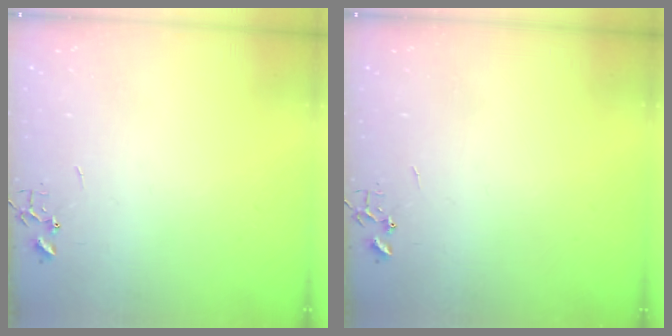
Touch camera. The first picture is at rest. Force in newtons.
{"total": 0.0}